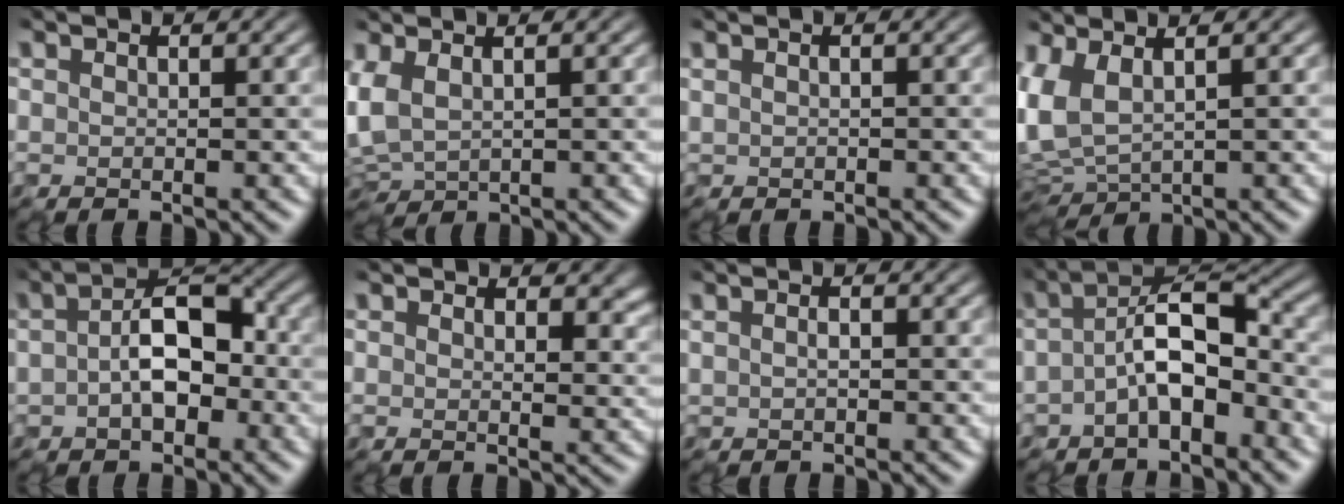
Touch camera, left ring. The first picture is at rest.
{"total": 2.8, "force": [0.6, 1.7, 2.1], "torque": [-0.063, 0.010, 0.020]}
{"total": 0.7, "force": [0.4, 0.4, 0.4], "torque": [-0.006, 0.005, -0.004]}
{"total": 4.1, "force": [1.1, 2.1, 3.4], "torque": [-0.092, 0.010, 0.022]}
{"total": 5.7, "force": [-0.4, 3.4, 4.5], "torque": [-0.072, 0.012, -0.014]}
{"total": 3.4, "force": [1.9, 2.1, 1.8], "torque": [-0.024, -0.003, 0.026]}
{"total": 0.9, "force": [0.1, 0.5, 0.7], "torque": [-0.011, 0.008, -0.008]}
{"total": 5.5, "force": [-1.5, 2.6, 4.6], "torque": [-0.076, 0.016, -0.035]}